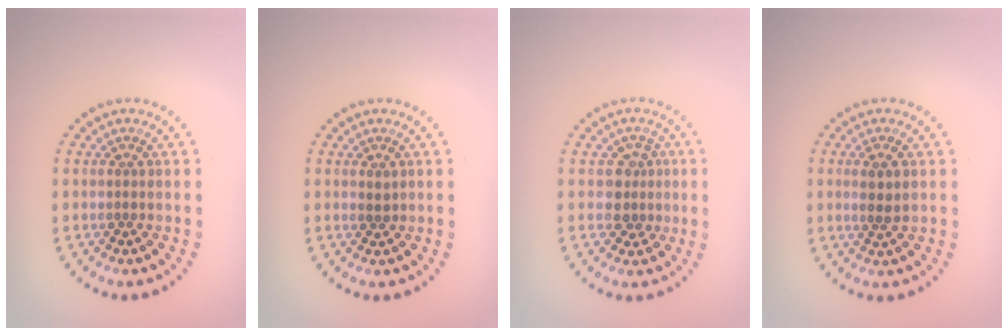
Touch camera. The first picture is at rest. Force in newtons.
{"total": 0.7, "press": 0.7, "slide": 0.1}
{"total": 2.2, "press": 1.9, "slide": 1.2}
{"total": 1.5, "press": 1.3, "slide": 0.7}